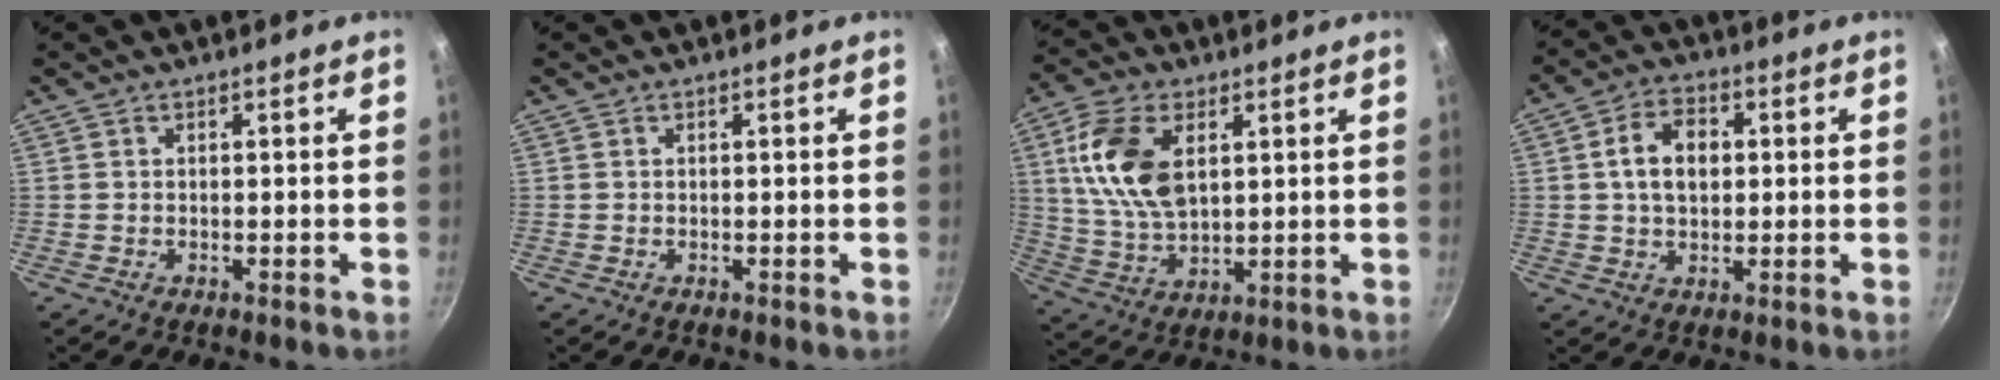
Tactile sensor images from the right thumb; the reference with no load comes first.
{"total": 0.0}
{"total": 13.9, "force": [4.0, 8.1, 10.7], "torque": [-0.195, -0.014, 0.083]}
{"total": 8.4, "force": [1.2, 5.8, 6.0], "torque": [-0.086, 0.011, 0.014]}